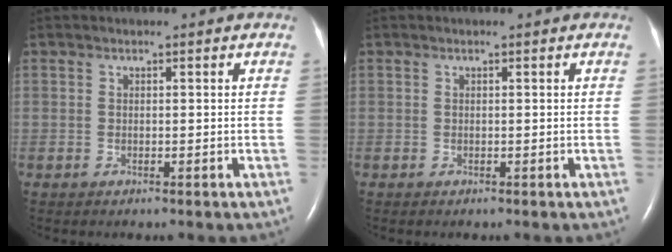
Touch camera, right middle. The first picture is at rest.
{"total": 0.0}